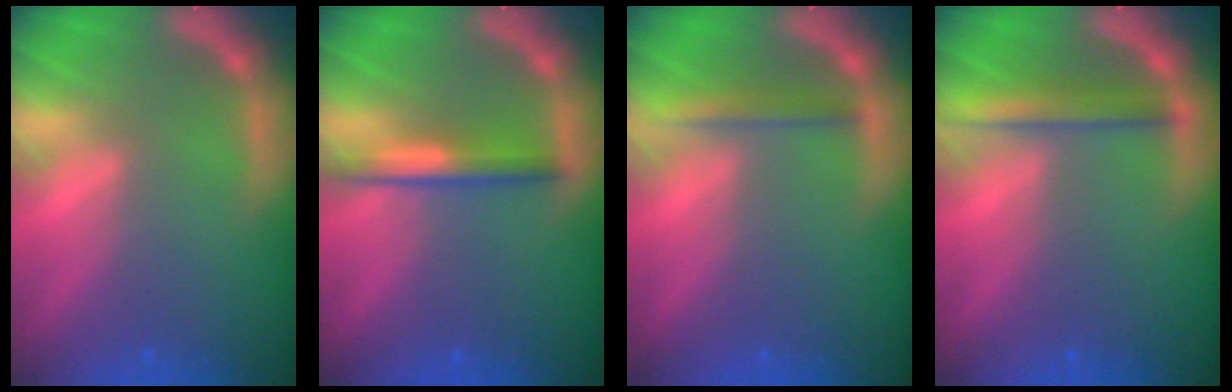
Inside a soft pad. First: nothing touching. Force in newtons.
{"total": 3.0}
{"total": 2.0}
{"total": 2.9}